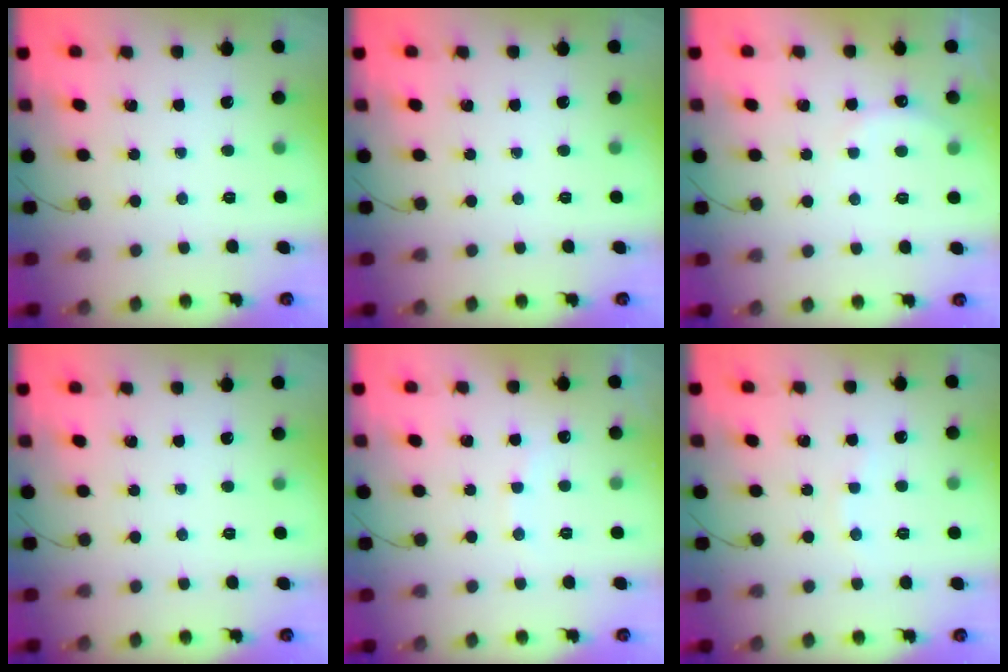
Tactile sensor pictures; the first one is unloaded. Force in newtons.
{"total": 0.0}
{"total": 5.9, "press": 5.8, "slide": 1.0}
{"total": 0.0}
{"total": 6.3, "press": 6.2, "slide": 1.0}
{"total": 2.6, "press": 2.5, "slide": 0.8}